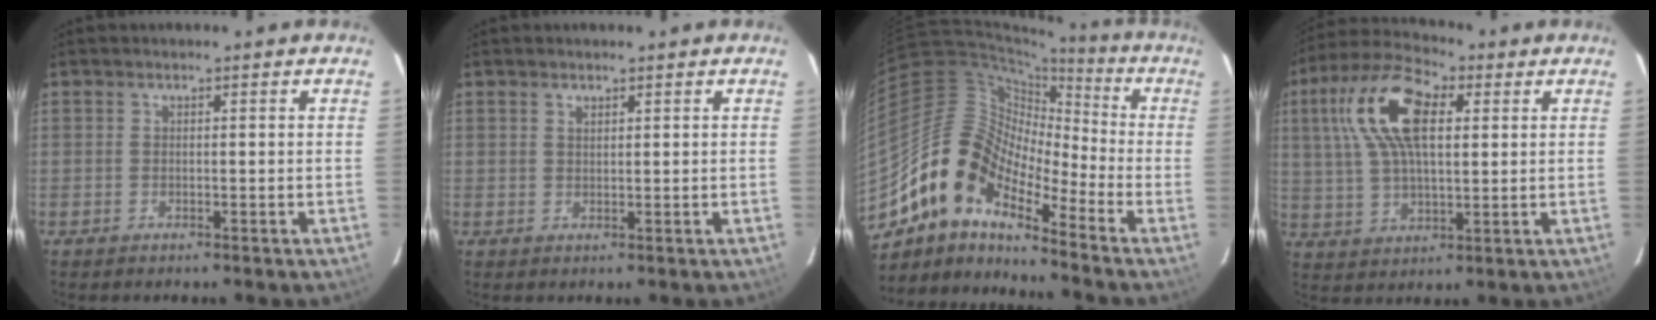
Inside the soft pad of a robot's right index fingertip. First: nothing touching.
{"total": 0.8, "force": [0.6, 0.4, 0.4], "torque": [-0.005, 0.001, 0.011]}
{"total": 14.4, "force": [-10.4, 5.8, 8.2], "torque": [-0.134, 0.007, -0.213]}
{"total": 15.7, "force": [4.9, 7.4, 12.9], "torque": [-0.255, 0.029, 0.085]}